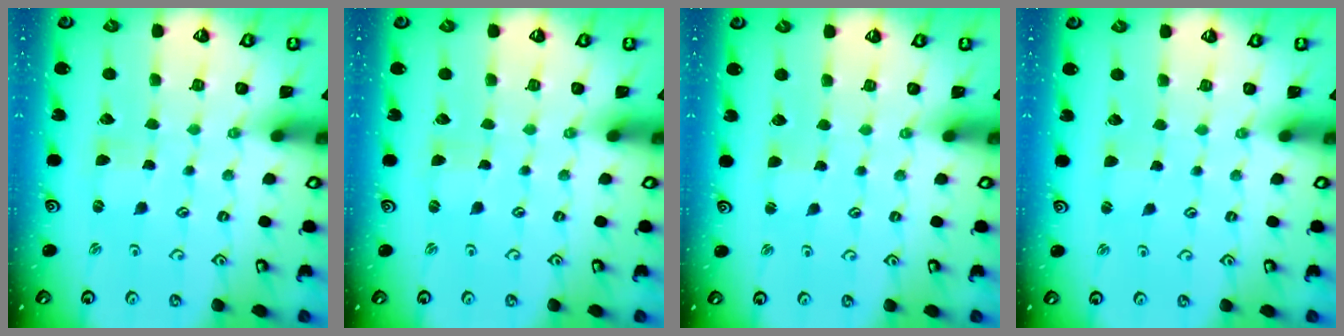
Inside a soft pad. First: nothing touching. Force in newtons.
{"total": 0.0}
{"total": 1.6, "press": 1.6, "slide": 0.3}
{"total": 1.4, "press": 1.4, "slide": 0.3}